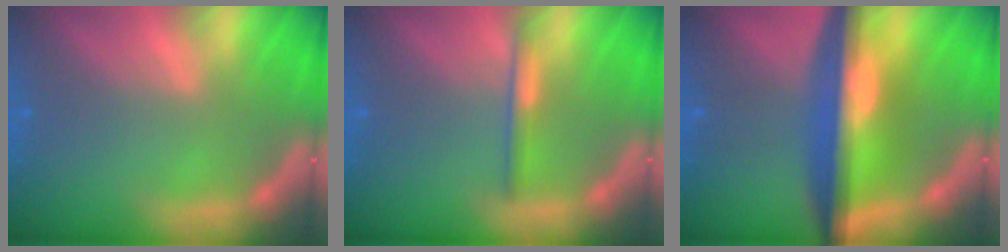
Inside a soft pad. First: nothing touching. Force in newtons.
{"total": 1.9}
{"total": 10.1}